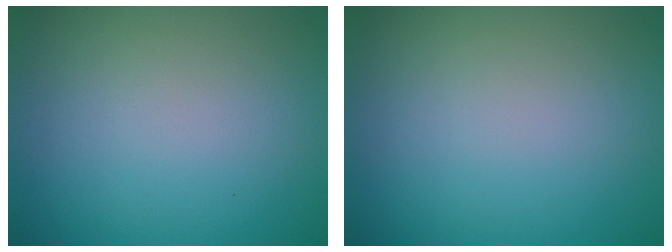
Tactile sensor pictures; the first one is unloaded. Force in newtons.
{"total": 0.0}